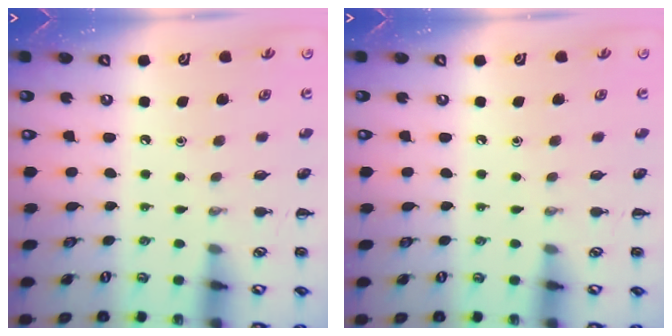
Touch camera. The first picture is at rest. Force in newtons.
{"total": 0.0}